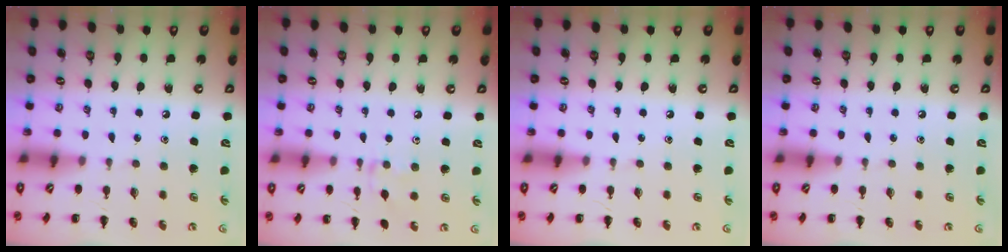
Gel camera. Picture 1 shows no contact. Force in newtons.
{"total": 5.0, "press": 4.9, "slide": 1.0}
{"total": 0.0}
{"total": 0.0}